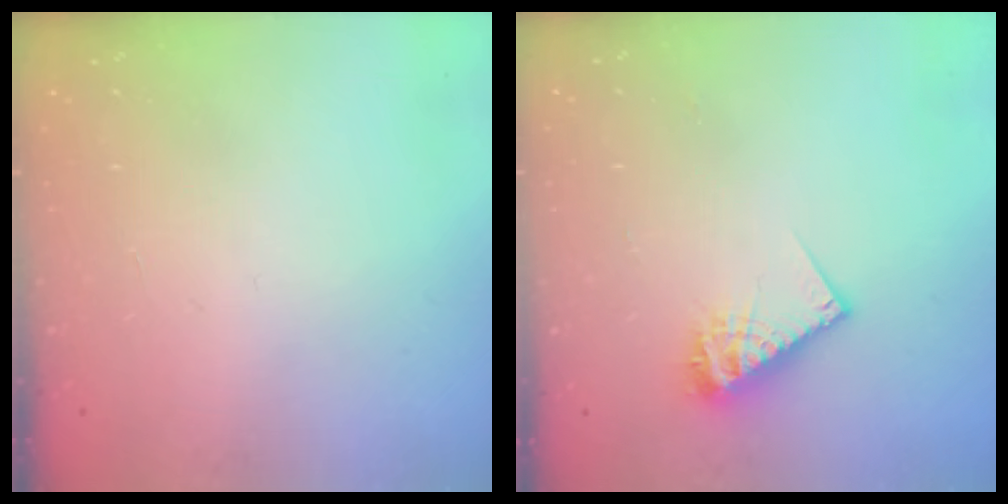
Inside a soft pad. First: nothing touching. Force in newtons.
{"total": 9.7, "press": 9.7, "slide": 0.5}